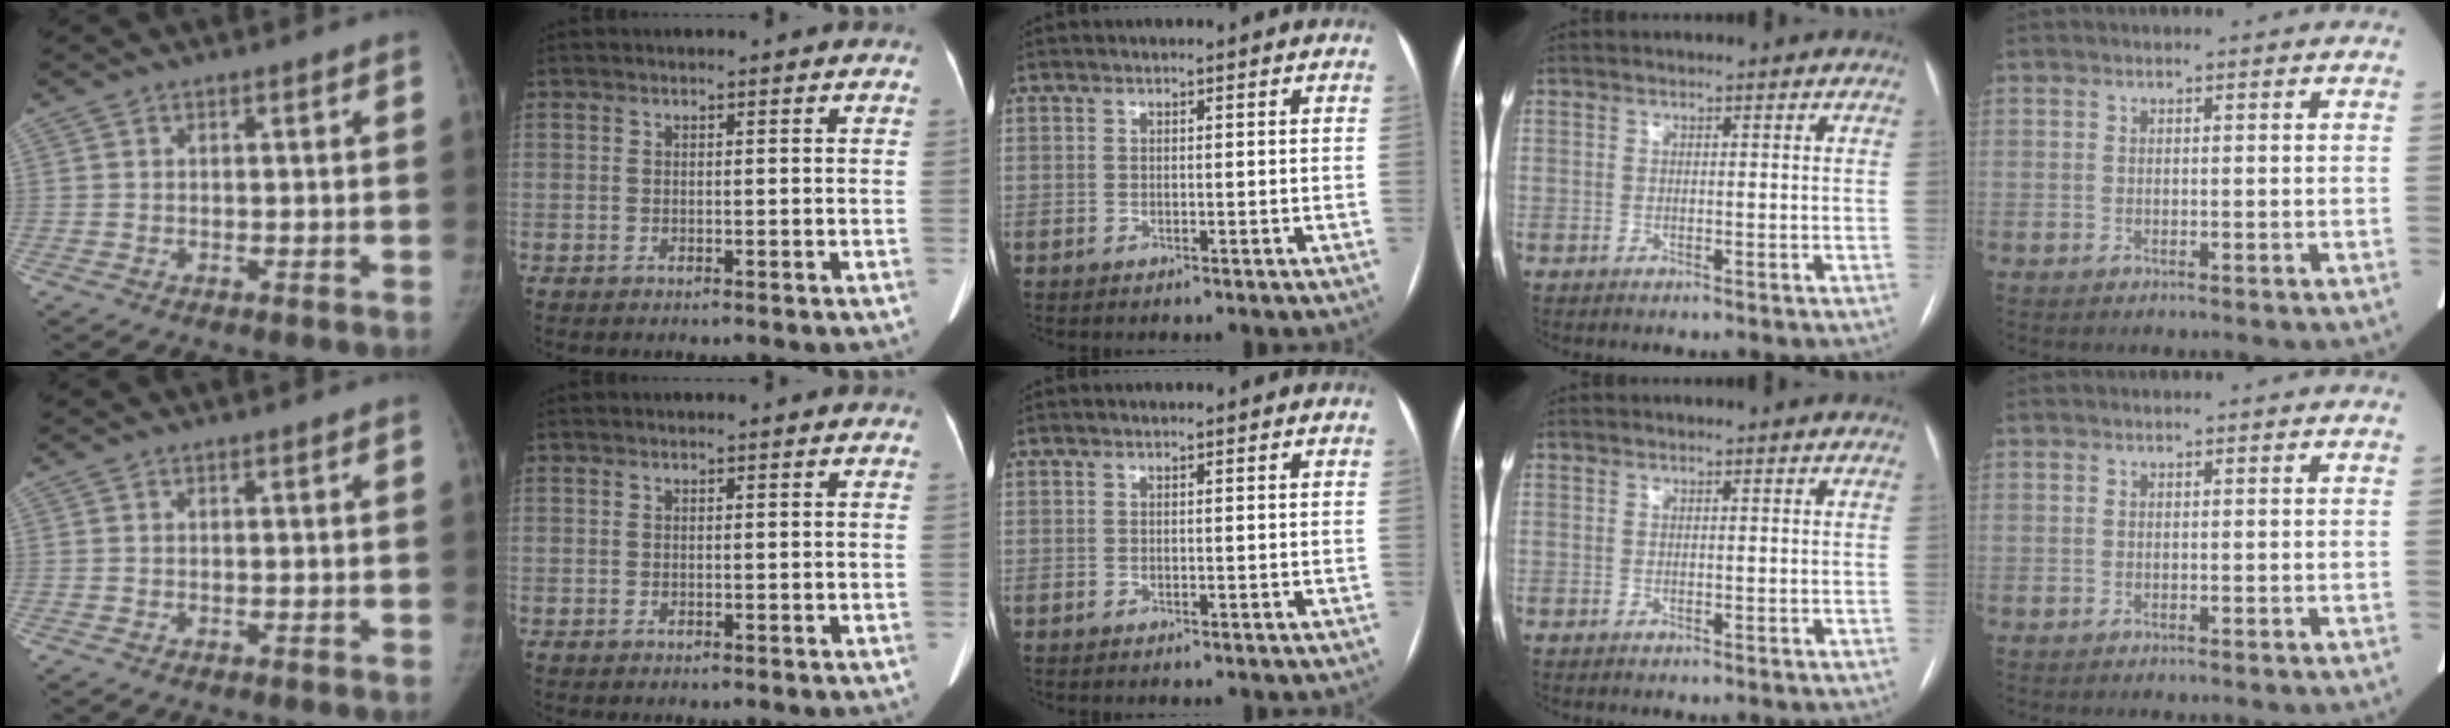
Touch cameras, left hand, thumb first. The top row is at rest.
{}